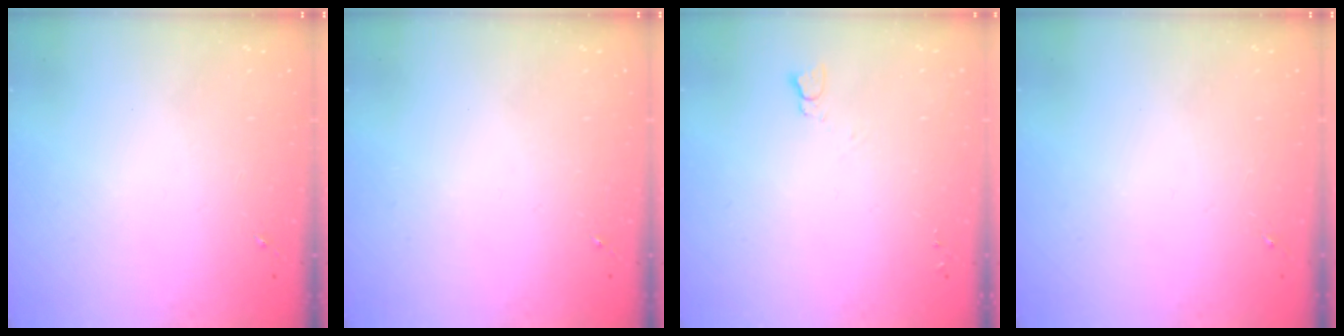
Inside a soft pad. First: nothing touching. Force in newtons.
{"total": 0.0}
{"total": 2.7, "press": 2.7, "slide": 0.3}
{"total": 0.0}